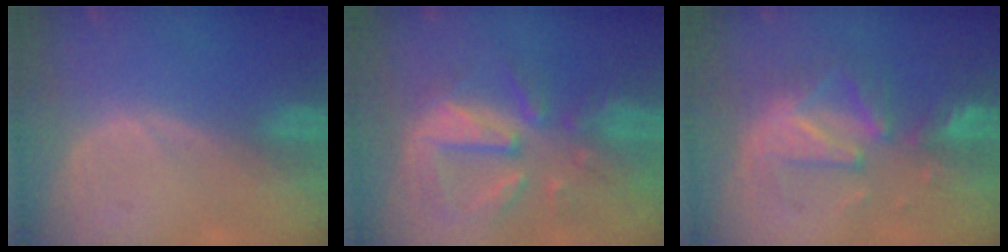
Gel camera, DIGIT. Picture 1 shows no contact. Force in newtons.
{"total": 10.6, "press": 9.4, "slide": 4.9}
{"total": 8.8, "press": 8.7, "slide": 1.4}